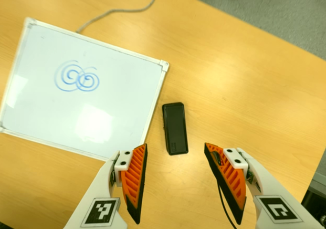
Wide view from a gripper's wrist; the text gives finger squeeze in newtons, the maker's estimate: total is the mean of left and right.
{"total": 0.0}